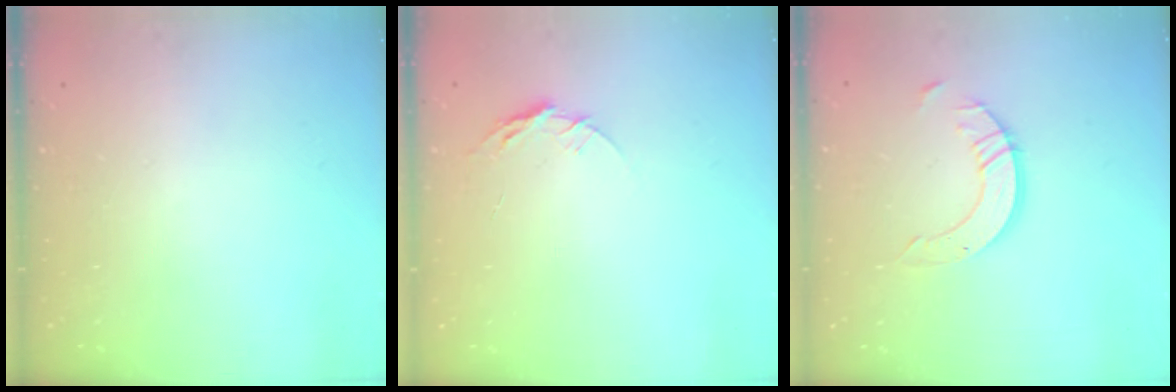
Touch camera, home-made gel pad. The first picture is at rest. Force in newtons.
{"total": 6.5, "press": 6.5, "slide": 0.6}
{"total": 8.1, "press": 8.1, "slide": 0.7}